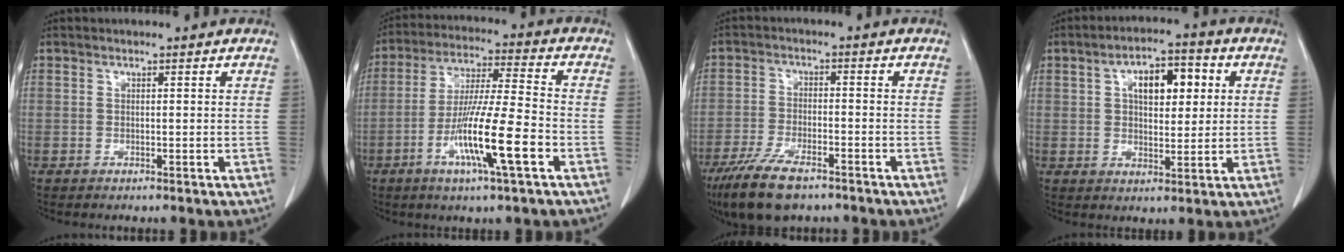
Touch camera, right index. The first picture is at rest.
{"total": 14.6, "force": [-5.6, 0.7, 13.4], "torque": [-0.250, -0.012, -0.100]}
{"total": 10.5, "force": [-7.3, 3.3, 6.8], "torque": [-0.131, -0.018, -0.126]}
{"total": 9.3, "force": [2.5, 4.3, 7.9], "torque": [-0.129, 0.022, 0.039]}